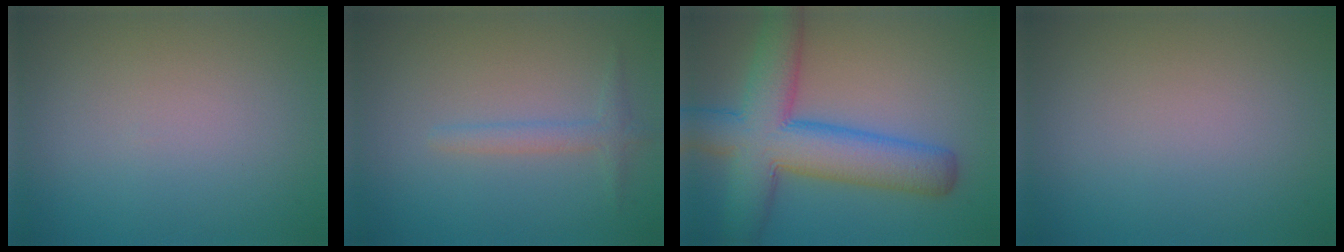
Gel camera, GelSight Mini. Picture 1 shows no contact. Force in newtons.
{"total": 1.6, "press": 1.6, "slide": 0.1}
{"total": 9.9, "press": 9.9, "slide": 0.4}
{"total": 0.0}